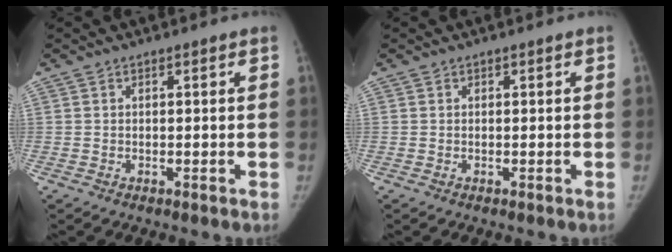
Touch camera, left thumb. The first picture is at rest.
{"total": 0.0}